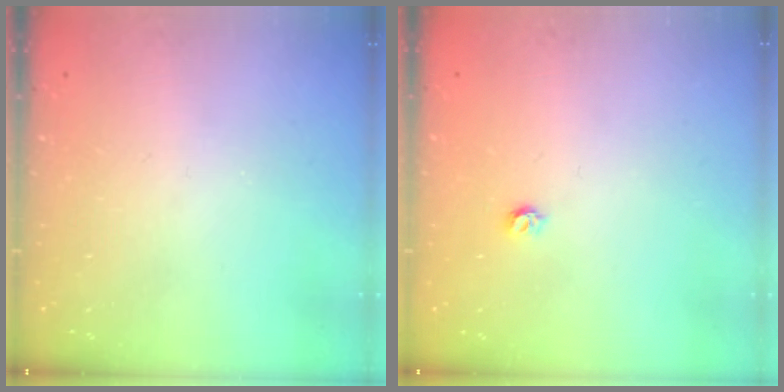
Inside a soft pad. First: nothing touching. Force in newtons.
{"total": 3.5, "press": 3.5, "slide": 0.3}